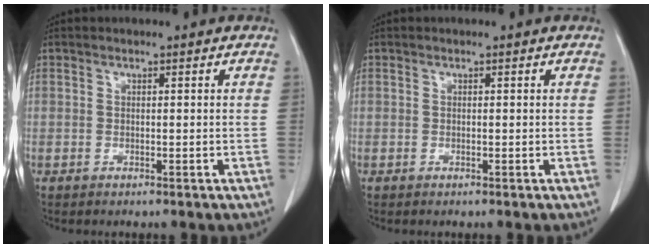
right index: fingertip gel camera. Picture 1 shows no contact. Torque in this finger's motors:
{"motor_torque": [0.04, -0.01, 0.01, 0.01]}